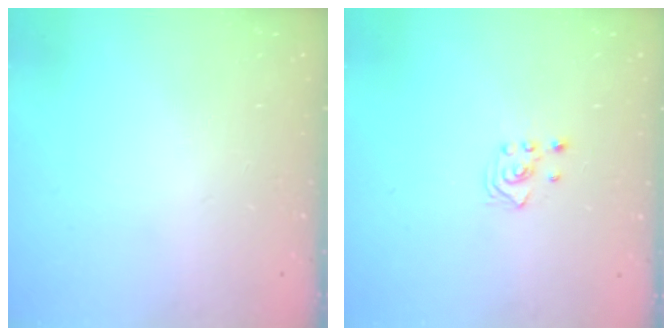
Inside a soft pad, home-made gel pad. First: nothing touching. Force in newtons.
{"total": 2.6, "press": 2.4, "slide": 0.9}